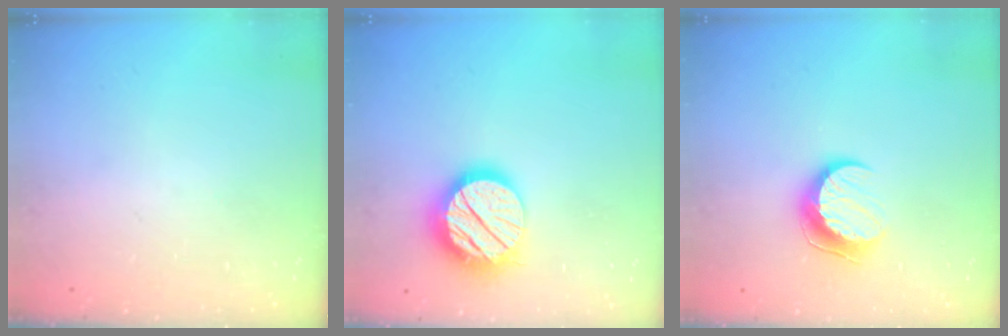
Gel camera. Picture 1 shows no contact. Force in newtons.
{"total": 16.8, "press": 16.8, "slide": 1.6}
{"total": 10.3, "press": 10.3, "slide": 0.7}